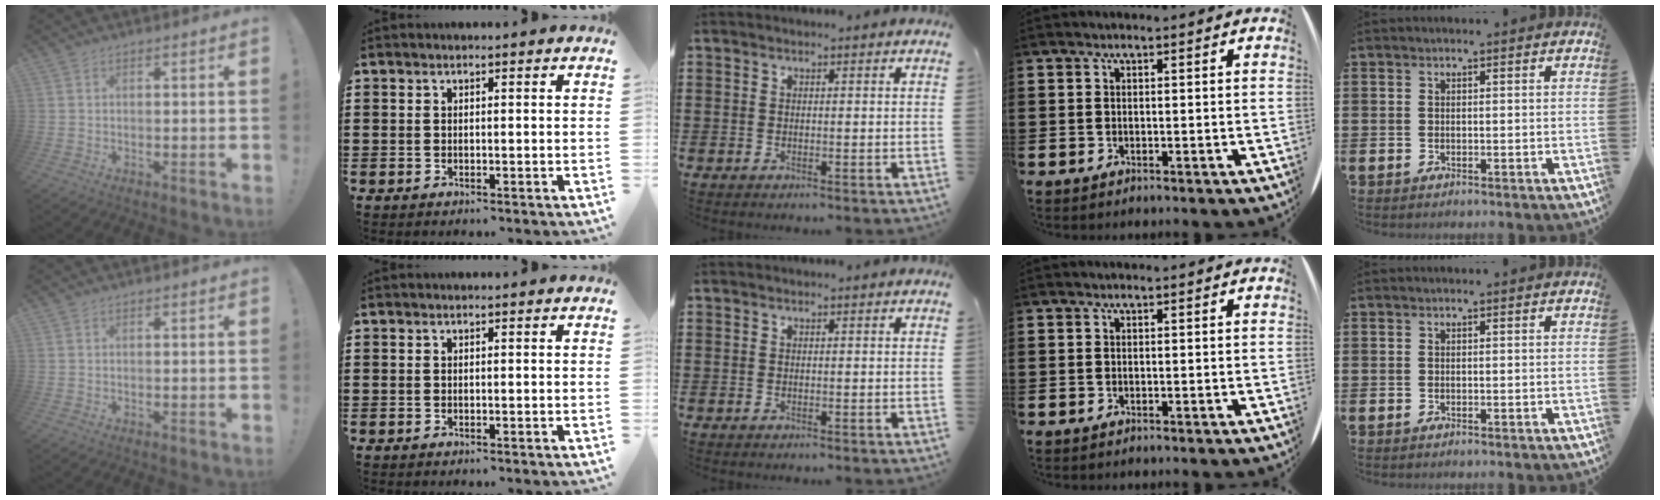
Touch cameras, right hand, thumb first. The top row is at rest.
{}